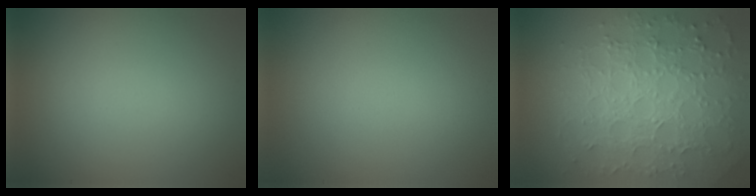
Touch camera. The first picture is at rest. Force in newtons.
{"total": 0.0}
{"total": 7.7, "press": 5.6, "slide": 5.2}